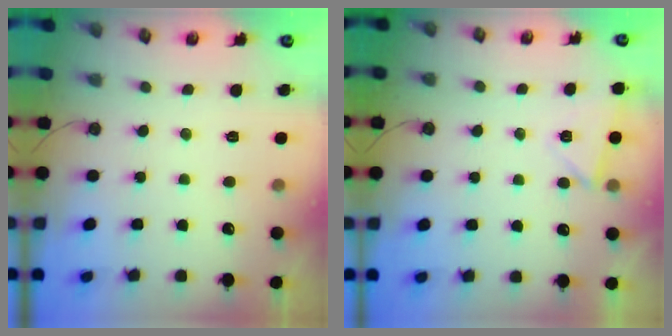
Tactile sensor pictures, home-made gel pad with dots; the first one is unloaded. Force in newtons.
{"total": 3.4, "press": 2.7, "slide": 2.0}